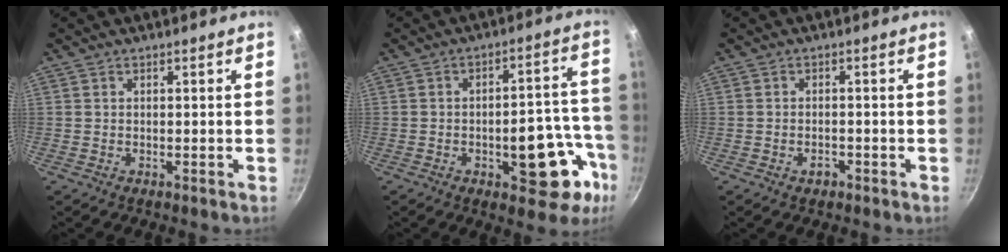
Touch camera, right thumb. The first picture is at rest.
{"total": 15.5, "force": [-5.9, 7.5, 12.2], "torque": [-0.089, 0.048, -0.073]}
{"total": 1.9, "force": [-1.1, 1.1, 1.0], "torque": [-0.011, 0.011, -0.015]}